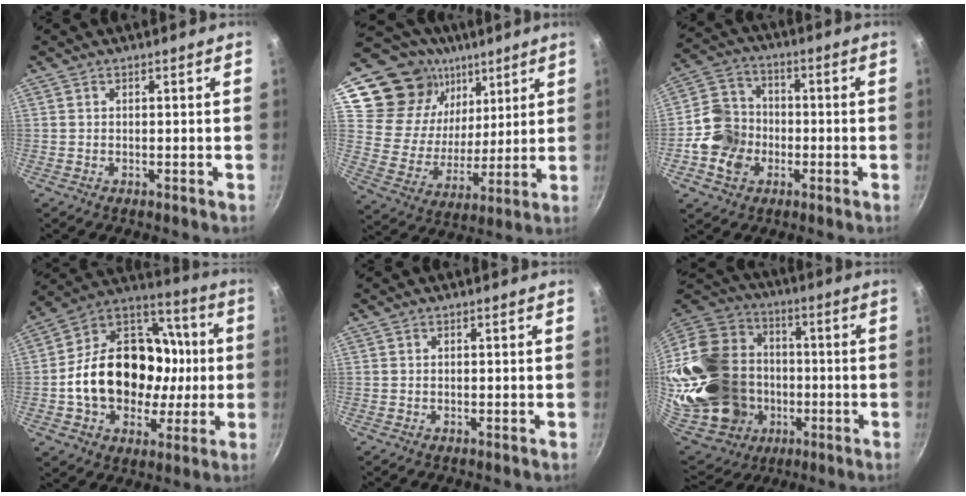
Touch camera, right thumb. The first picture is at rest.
{"total": 20.6, "force": [11.5, 14.6, 9.1], "torque": [-0.141, -0.048, 0.206]}
{"total": 10.9, "force": [-2.8, 9.2, 5.1], "torque": [-0.074, 0.026, -0.067]}
{"total": 25.4, "force": [-1.6, 19.4, 16.2], "torque": [-0.245, 0.047, -0.022]}
{"total": 0.0}
{"total": 34.5, "force": [-3.5, 28.5, 19.1], "torque": [-0.400, 0.051, -0.023]}